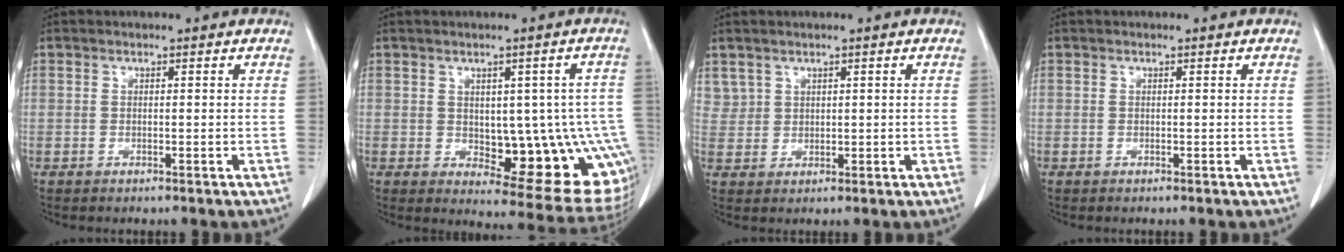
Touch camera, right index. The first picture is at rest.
{"total": 14.3, "force": [-1.9, 5.9, 12.9], "torque": [-0.107, 0.013, -0.002]}
{"total": 2.8, "force": [1.8, 2.1, 0.0], "torque": [0.011, 0.005, 0.038]}
{"total": 0.0}